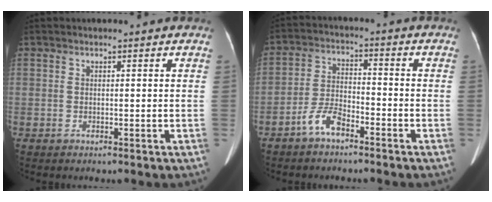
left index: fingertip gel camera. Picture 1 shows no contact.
{"total": 5.4, "force": [-3.8, 1.8, 3.3], "torque": [-0.077, 0.008, -0.074]}